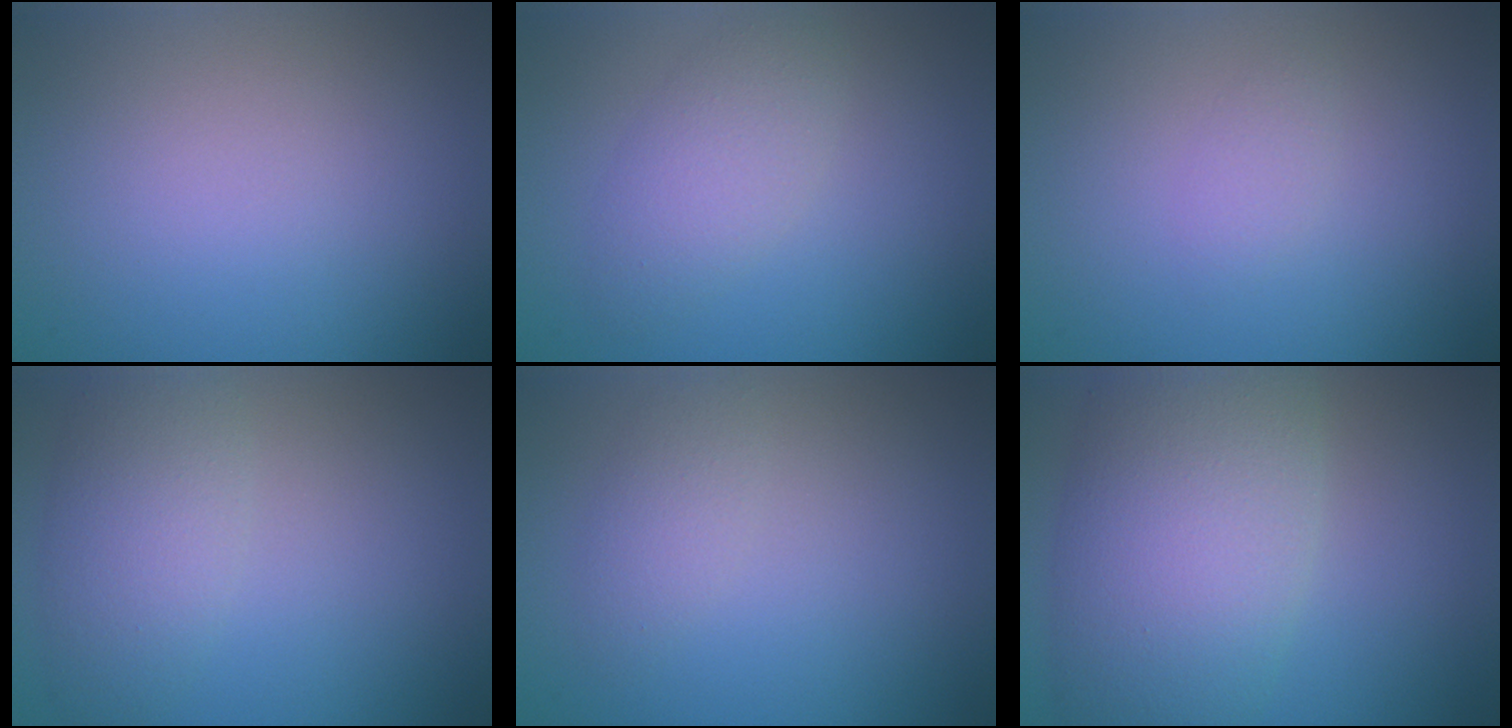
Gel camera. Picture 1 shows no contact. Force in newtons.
{"total": 2.7, "press": 2.7, "slide": 0.1}
{"total": 0.9, "press": 0.9, "slide": 0.0}
{"total": 3.7, "press": 3.7, "slide": 0.2}
{"total": 1.6, "press": 1.6, "slide": 0.1}
{"total": 9.6, "press": 9.6, "slide": 0.4}